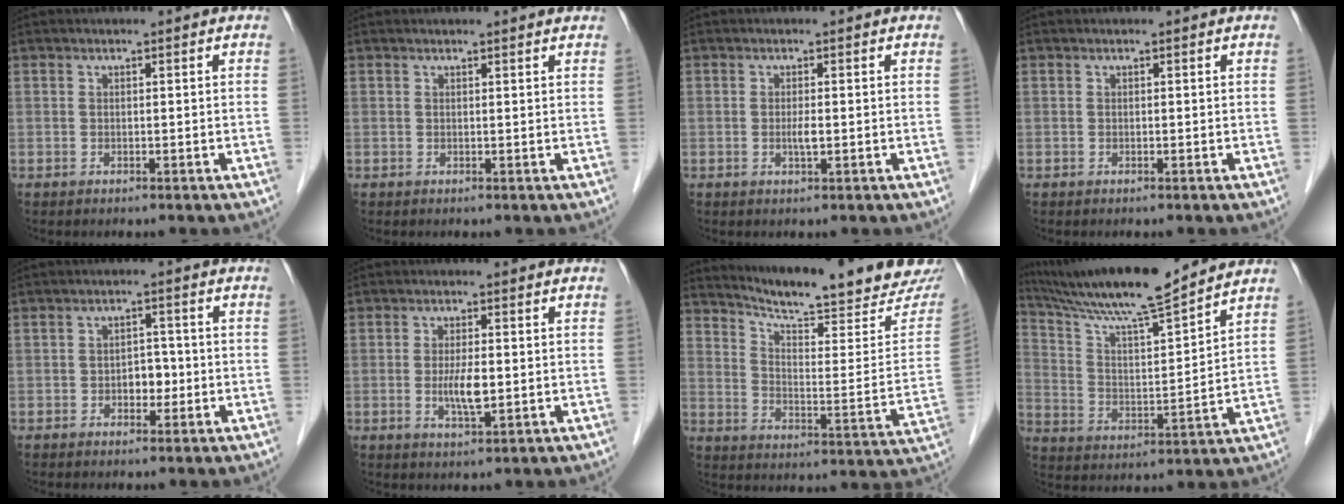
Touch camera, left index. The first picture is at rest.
{"total": 2.5, "force": [2.4, 0.1, 0.6], "torque": [-0.013, 0.007, 0.021]}
{"total": 1.4, "force": [-0.2, 0.2, 1.4], "torque": [-0.028, -0.002, -0.002]}
{"total": 0.0}
{"total": 3.0, "force": [-0.9, 1.9, 2.2], "torque": [-0.027, 0.006, -0.012]}
{"total": 4.2, "force": [-0.4, 0.9, 4.0], "torque": [-0.082, -0.006, -0.006]}
{"total": 20.7, "force": [19.0, 1.2, 8.2], "torque": [-0.126, -0.060, 0.257]}
{"total": 15.9, "force": [14.2, 0.0, 7.2], "torque": [-0.137, 0.007, 0.245]}